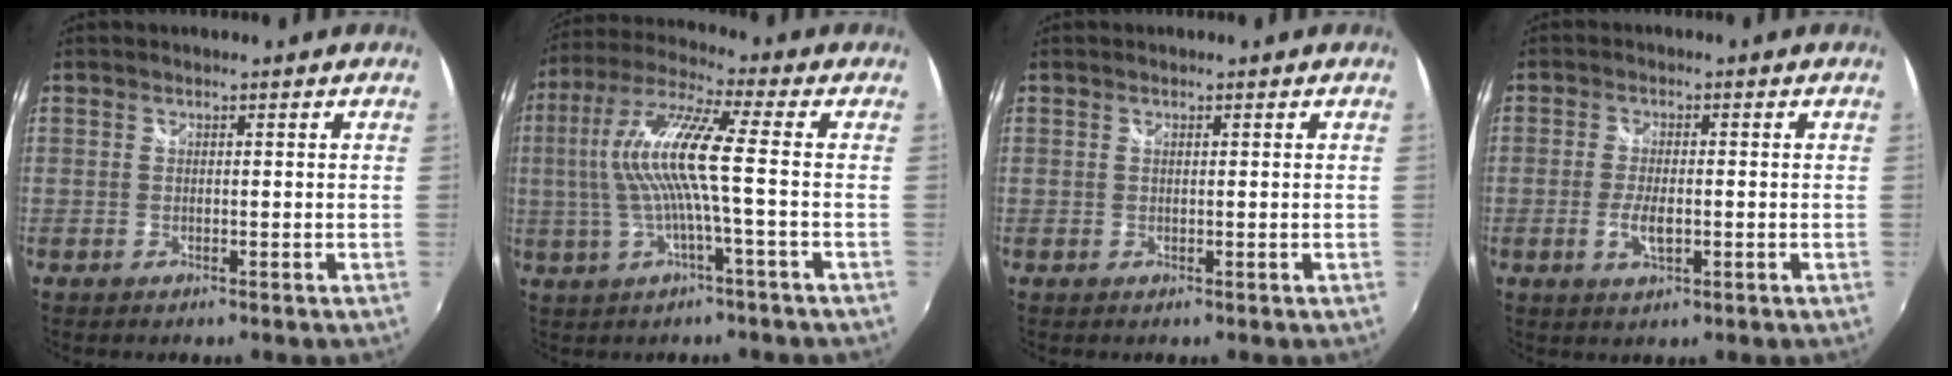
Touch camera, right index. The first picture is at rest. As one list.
[{"total": 11.8, "force": [-0.7, 0.0, 11.8], "torque": [-0.230, 0.006, -0.012]}, {"total": 0.0}, {"total": 4.3, "force": [-1.1, 1.5, 3.8], "torque": [-0.079, -0.006, -0.021]}]